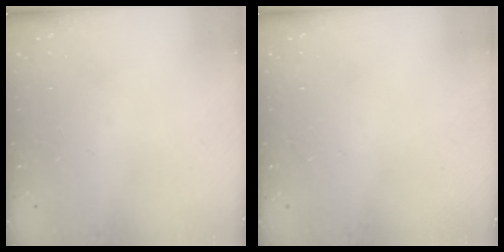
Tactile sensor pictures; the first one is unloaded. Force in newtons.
{"total": 2.6, "press": 2.6, "slide": 0.2}